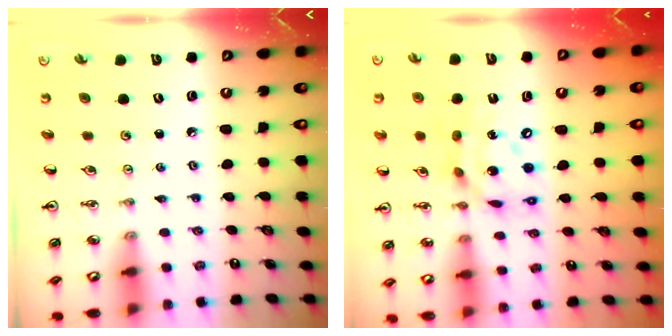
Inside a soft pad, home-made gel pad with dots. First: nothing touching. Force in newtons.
{"total": 14.5, "press": 14.4, "slide": 1.1}